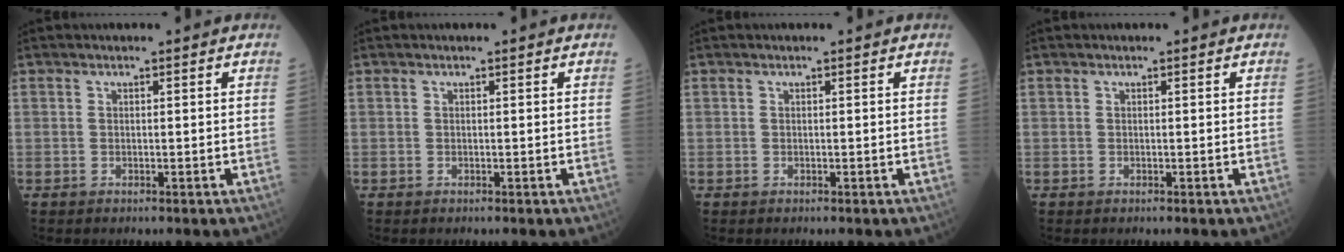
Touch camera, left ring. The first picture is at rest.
{"total": 0.0}
{"total": 0.0}
{"total": 0.0}